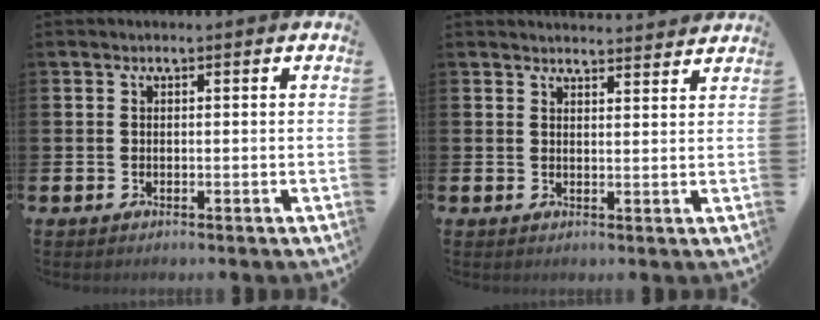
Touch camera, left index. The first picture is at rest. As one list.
[{"total": 2.8, "force": [2.8, 0.0, -0.1], "torque": [0.010, -0.022, 0.048]}]